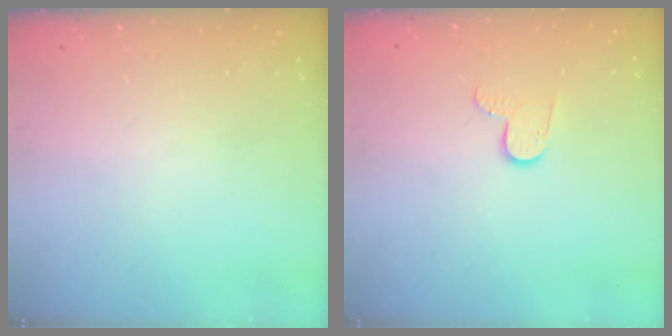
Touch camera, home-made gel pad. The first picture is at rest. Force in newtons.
{"total": 5.7, "press": 5.7, "slide": 0.5}